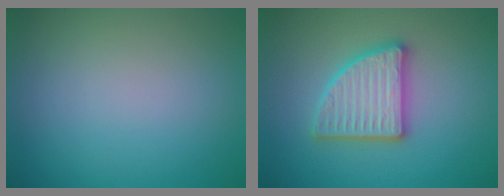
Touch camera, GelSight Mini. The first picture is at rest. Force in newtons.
{"total": 5.0, "press": 4.9, "slide": 0.8}